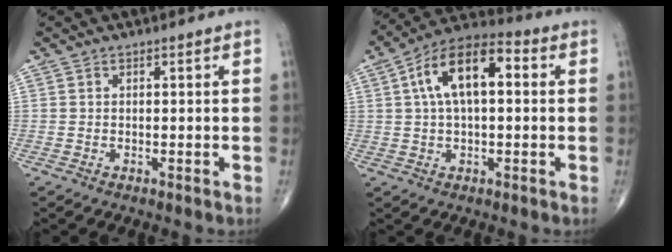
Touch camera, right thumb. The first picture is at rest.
{"total": 13.5, "force": [2.7, 6.6, 11.5], "torque": [-0.196, 0.032, 0.037]}